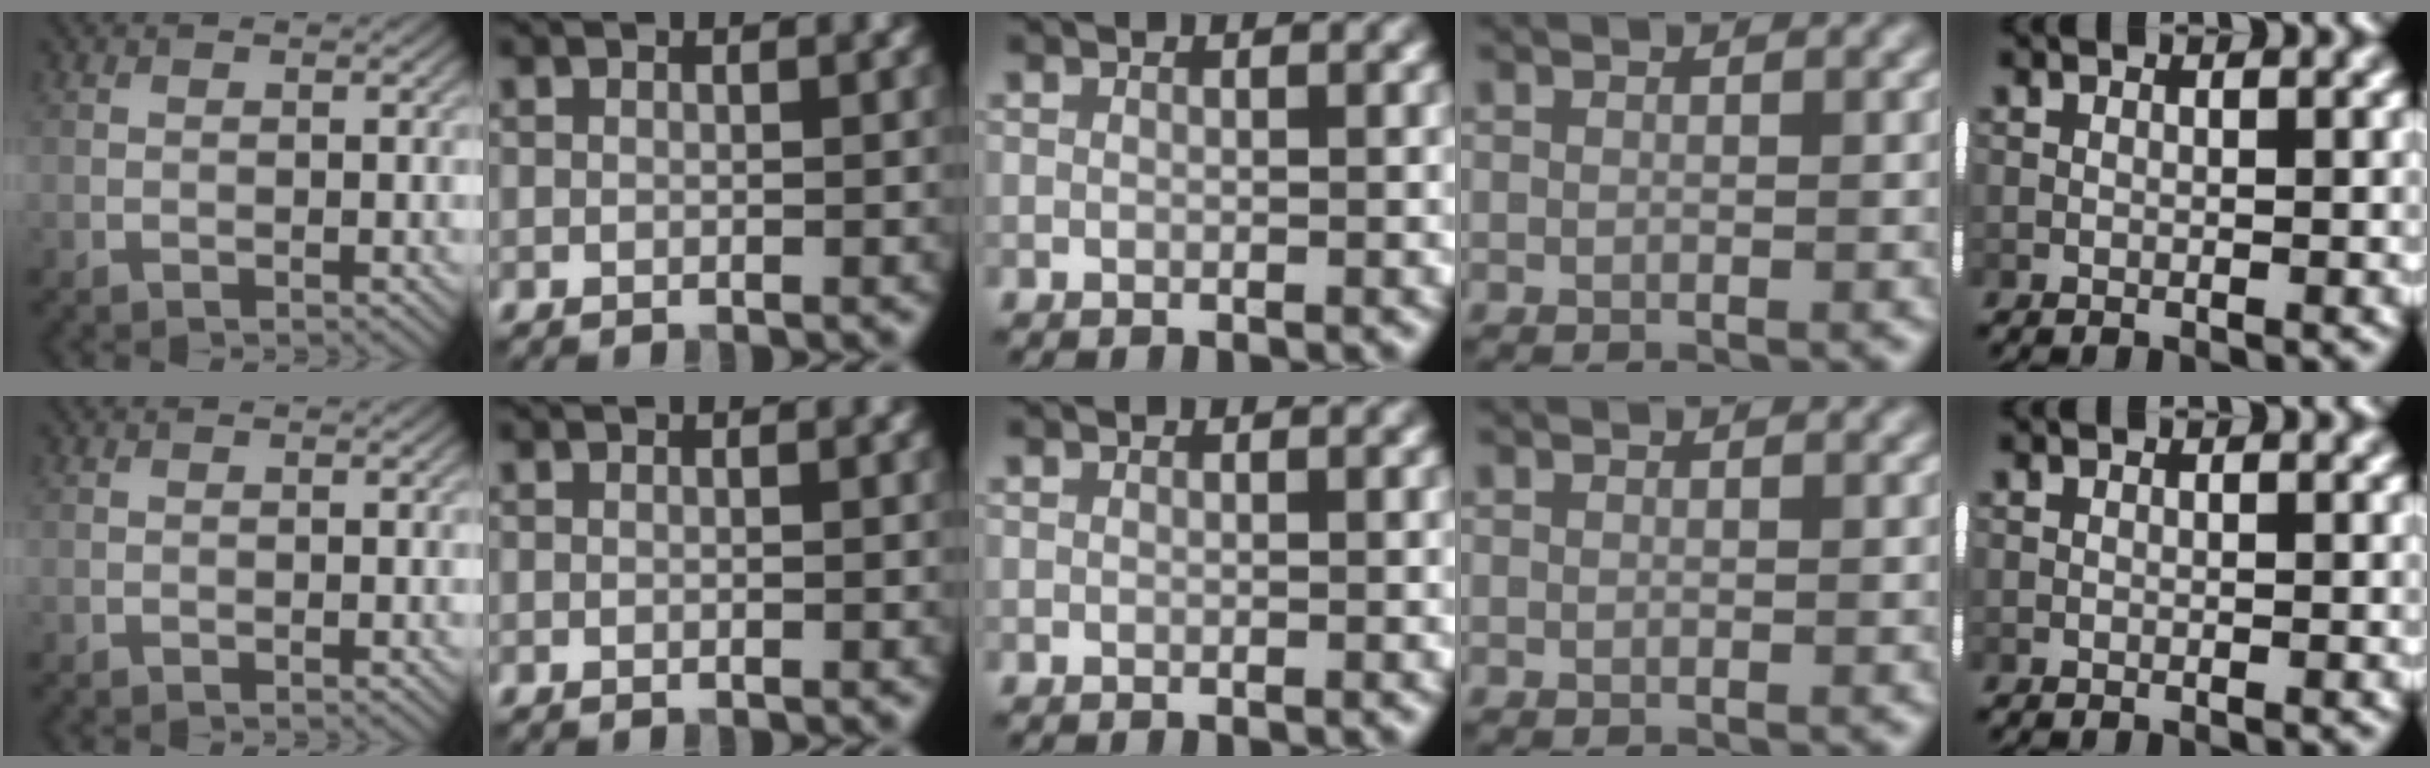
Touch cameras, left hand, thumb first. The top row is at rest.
{}